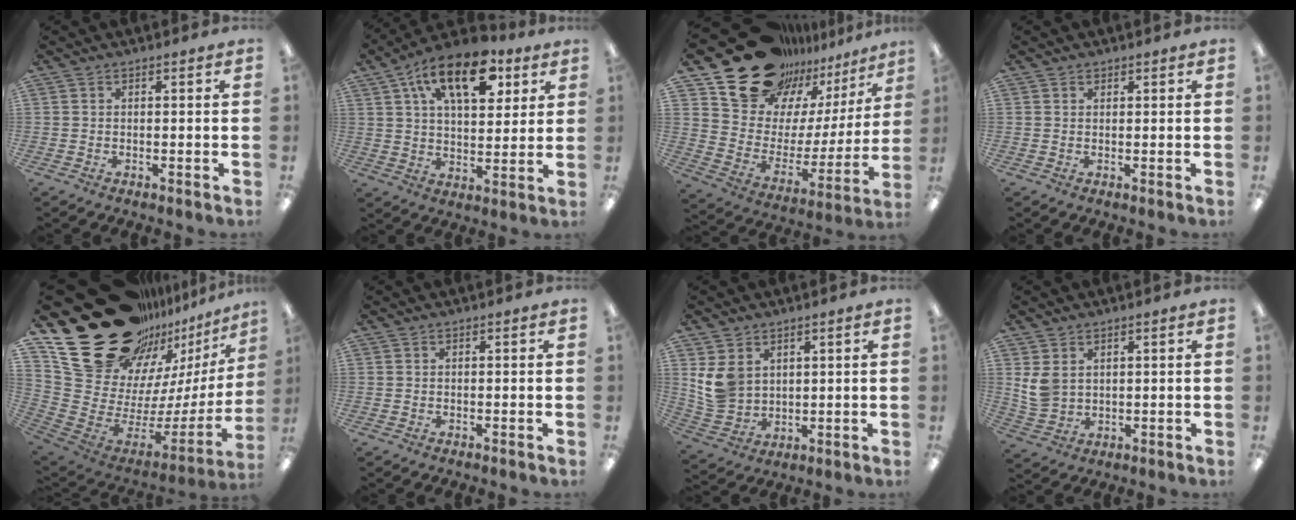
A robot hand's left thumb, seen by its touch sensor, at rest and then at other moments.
{"total": 17.5, "force": [8.8, 8.9, 12.2], "torque": [-0.181, -0.024, 0.145]}
{"total": 23.8, "force": [18.4, 13.2, 7.3], "torque": [-0.131, -0.122, 0.350]}
{"total": 1.1, "force": [0.9, 0.7, 0.1], "torque": [0.006, -0.002, 0.015]}
{"total": 31.8, "force": [20.4, 17.5, 17.1], "torque": [-0.243, -0.168, 0.432]}
{"total": 0.0}
{"total": 8.6, "force": [3.3, 7.0, 3.8], "torque": [-0.099, -0.004, 0.067]}
{"total": 5.9, "force": [2.1, 4.7, 3.0], "torque": [-0.076, 0.002, 0.043]}